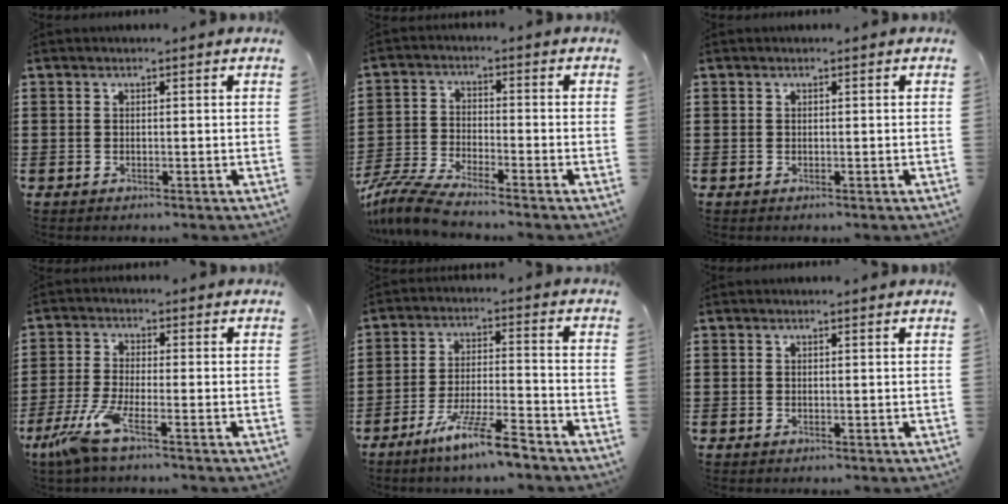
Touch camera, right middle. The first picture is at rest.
{"total": 6.2, "force": [-5.7, 0.2, 2.4], "torque": [-0.073, -0.015, -0.117]}
{"total": 0.0}
{"total": 5.5, "force": [-3.5, 0.5, 4.2], "torque": [-0.113, -0.024, -0.074]}
{"total": 8.6, "force": [-6.6, 0.2, 5.5], "torque": [-0.112, -0.007, -0.126]}
{"total": 0.0}